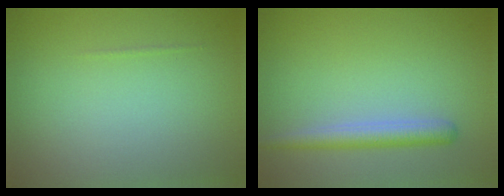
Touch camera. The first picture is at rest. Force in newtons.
{"total": 2.3, "press": 2.3, "slide": 0.2}